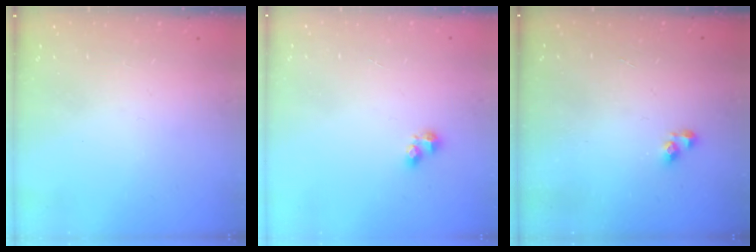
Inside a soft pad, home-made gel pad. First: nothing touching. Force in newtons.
{"total": 3.6, "press": 3.5, "slide": 0.4}
{"total": 3.9, "press": 3.9, "slide": 0.7}